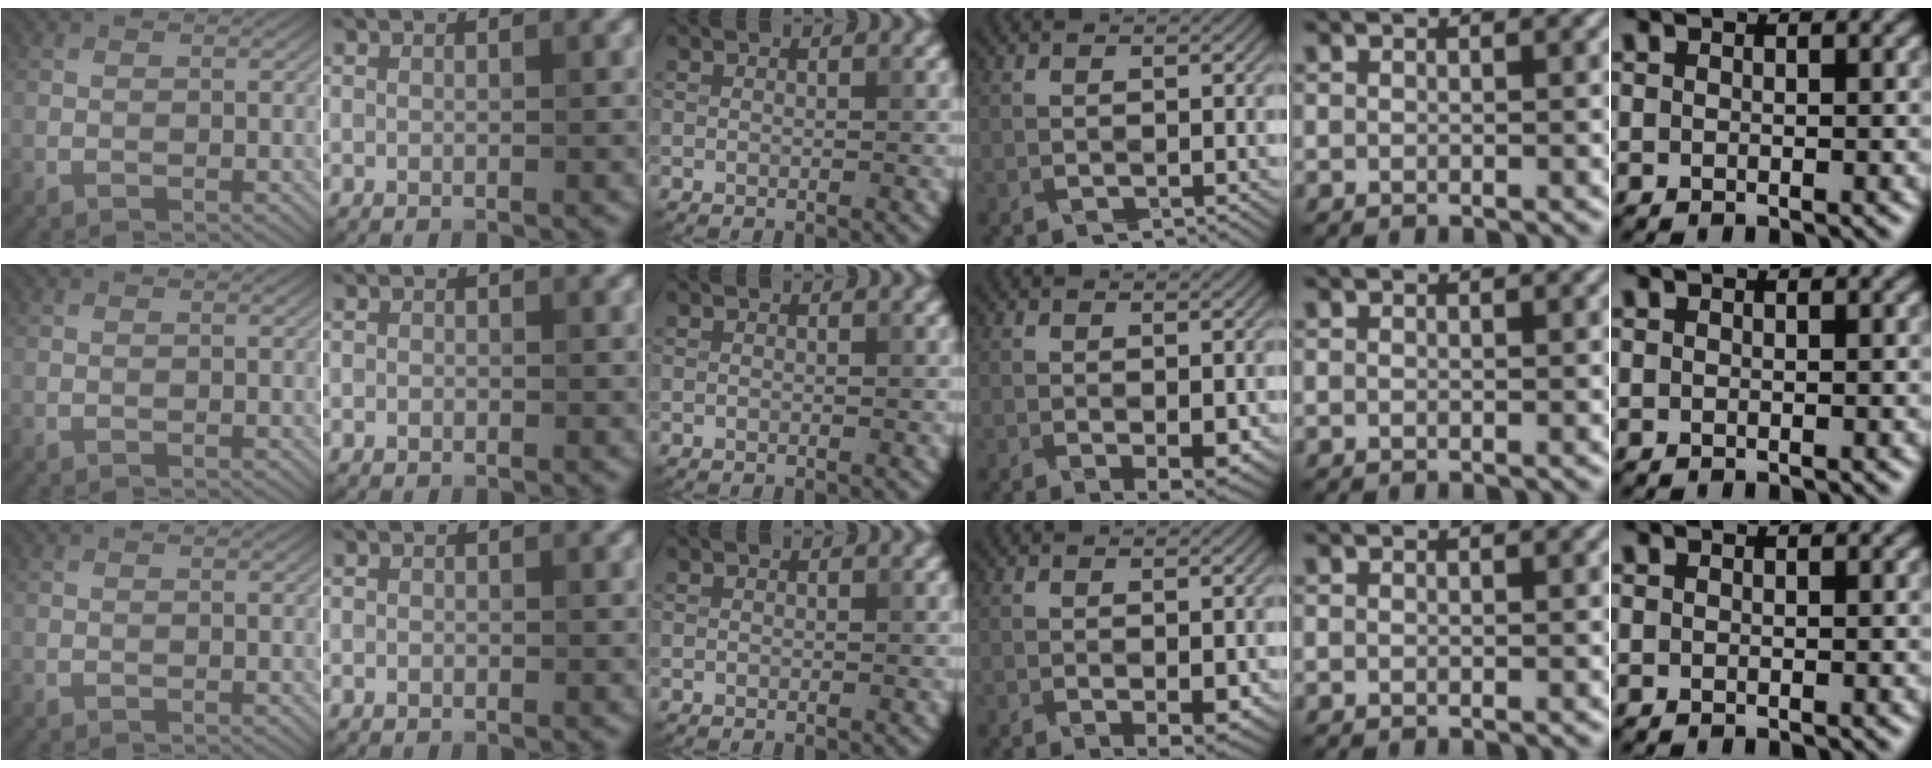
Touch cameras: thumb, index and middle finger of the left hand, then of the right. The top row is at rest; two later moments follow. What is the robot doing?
{"motion": "fold", "object": "napkin"}